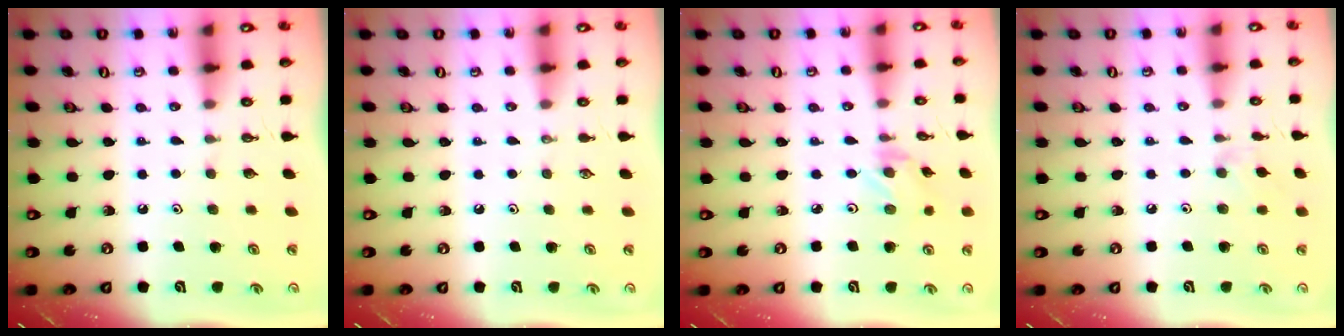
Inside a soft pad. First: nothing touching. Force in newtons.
{"total": 0.0}
{"total": 1.1, "press": 1.0, "slide": 0.4}
{"total": 5.9, "press": 5.8, "slide": 0.8}